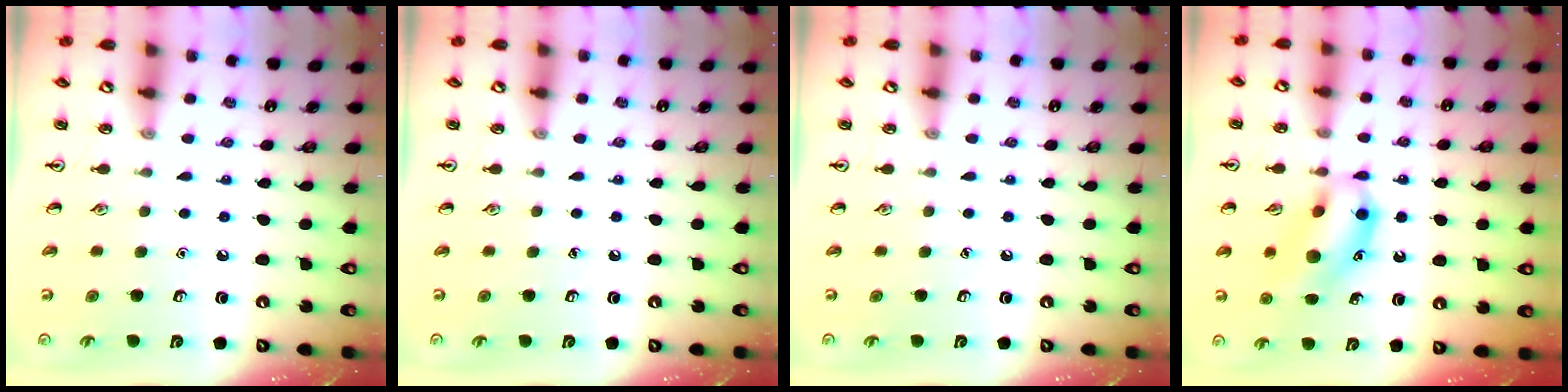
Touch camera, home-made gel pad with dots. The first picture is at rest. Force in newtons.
{"total": 0.0}
{"total": 0.0}
{"total": 14.2, "press": 14.1, "slide": 1.7}